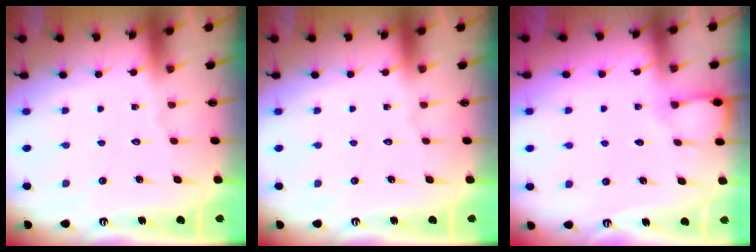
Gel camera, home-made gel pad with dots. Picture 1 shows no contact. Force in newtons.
{"total": 0.0}
{"total": 3.5, "press": 3.5, "slide": 0.5}